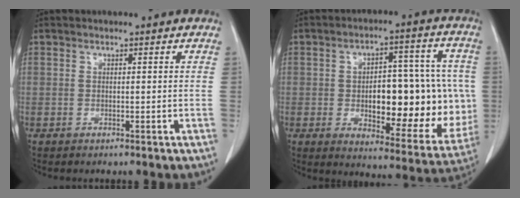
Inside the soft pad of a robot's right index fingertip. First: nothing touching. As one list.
[{"total": 18.5, "force": [-1.4, 7.6, 16.8], "torque": [-0.215, 0.022, -0.002]}]